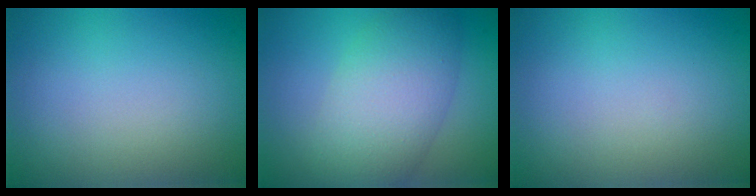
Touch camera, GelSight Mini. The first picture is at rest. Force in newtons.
{"total": 7.3, "press": 7.3, "slide": 0.5}
{"total": 0.0}